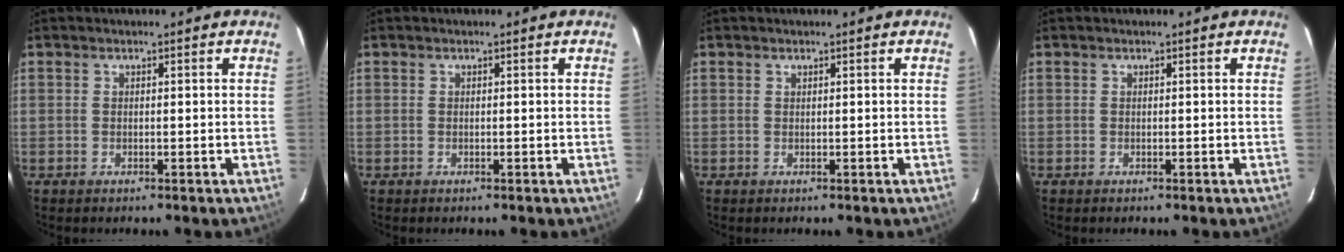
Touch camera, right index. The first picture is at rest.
{"total": 0.0}
{"total": 0.0}
{"total": 0.0}